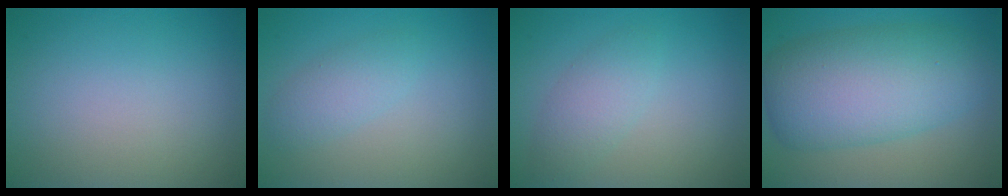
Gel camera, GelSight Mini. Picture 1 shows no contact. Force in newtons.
{"total": 2.1, "press": 2.1, "slide": 0.1}
{"total": 2.5, "press": 2.5, "slide": 0.1}
{"total": 9.7, "press": 9.7, "slide": 0.2}